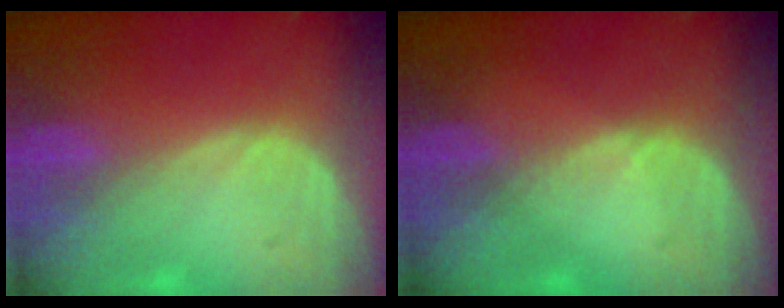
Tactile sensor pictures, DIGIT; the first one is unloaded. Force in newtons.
{"total": 0.7, "press": 0.5, "slide": 0.5}